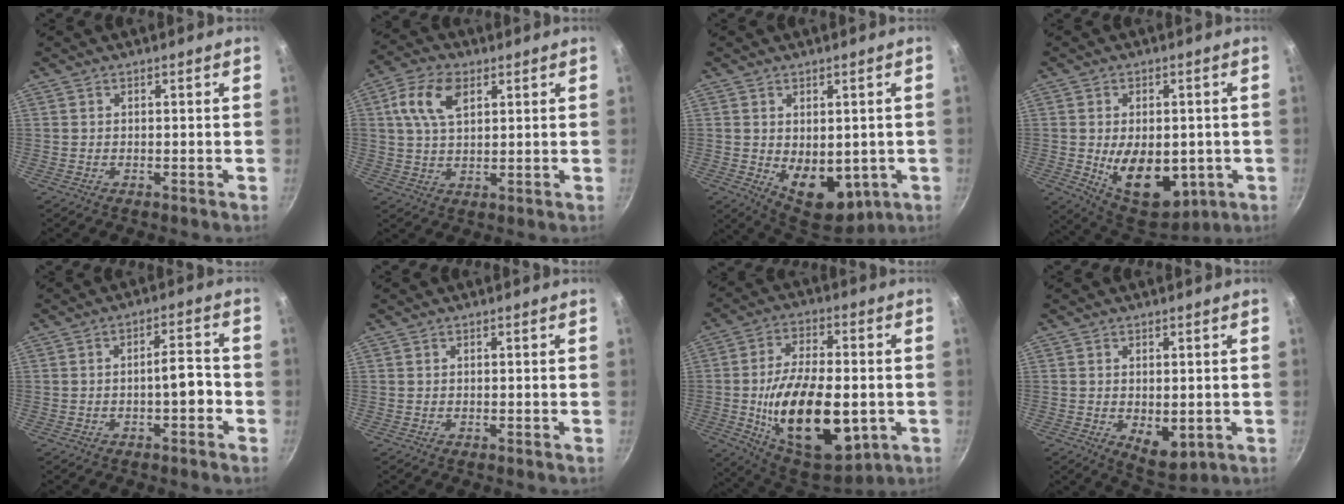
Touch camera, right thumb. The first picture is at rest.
{"total": 9.2, "force": [3.2, 5.3, 6.8], "torque": [-0.123, 0.006, 0.054]}
{"total": 11.4, "force": [-1.5, 7.3, 8.6], "torque": [-0.091, -0.021, 0.000]}
{"total": 14.7, "force": [-2.3, 9.1, 11.4], "torque": [-0.128, -0.015, -0.013]}
{"total": 4.8, "force": [-1.8, 1.7, 4.1], "torque": [-0.048, 0.030, -0.024]}
{"total": 0.0}
{"total": 23.4, "force": [-3.8, 12.2, 19.7], "torque": [-0.312, 0.005, -0.047]}
{"total": 5.1, "force": [-0.4, 3.0, 4.2], "torque": [-0.052, -0.016, 0.002]}